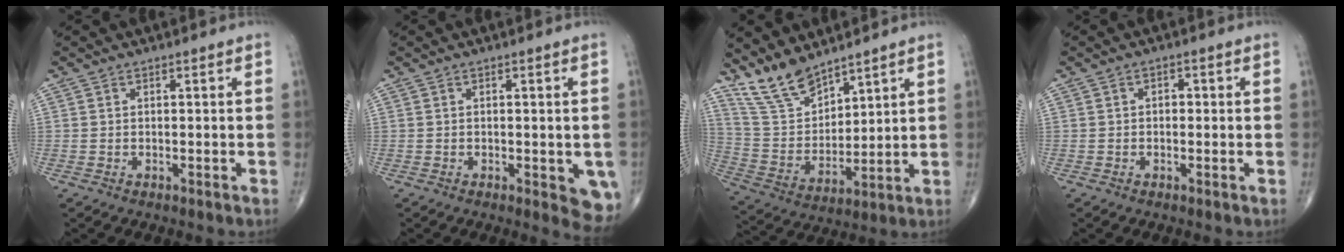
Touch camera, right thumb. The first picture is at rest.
{"total": 6.0, "force": [-1.4, 2.3, 5.3], "torque": [-0.044, -0.011, -0.015]}
{"total": 10.9, "force": [9.3, 4.0, 4.3], "torque": [-0.071, -0.056, 0.197]}
{"total": 1.4, "force": [0.0, 1.0, 1.0], "torque": [-0.001, 0.006, -0.004]}